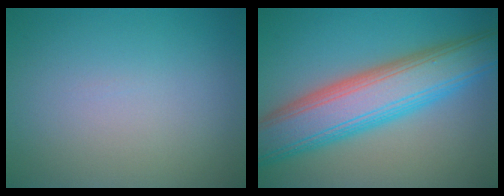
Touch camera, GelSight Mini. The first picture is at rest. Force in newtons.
{"total": 9.6, "press": 9.6, "slide": 0.4}